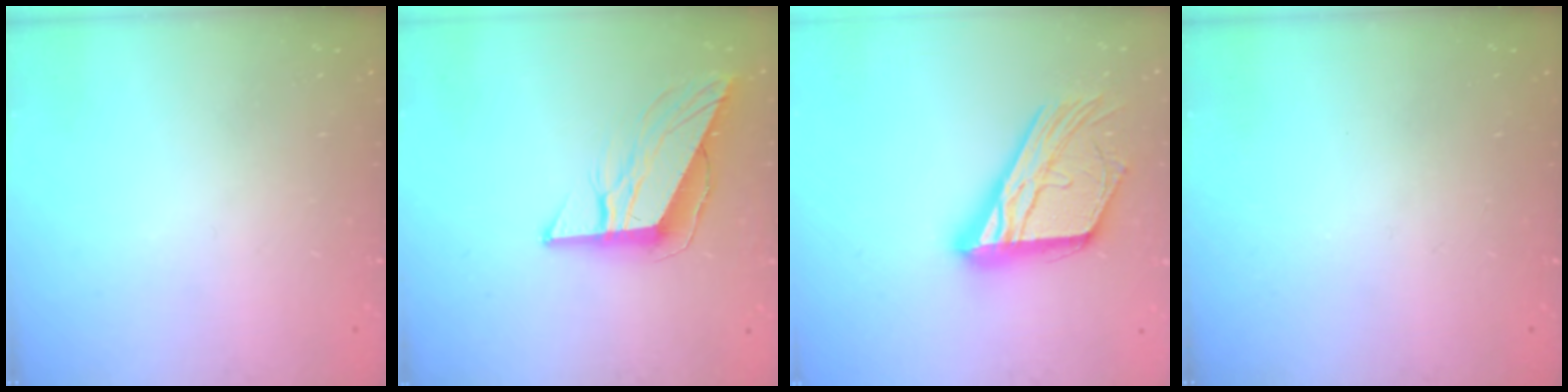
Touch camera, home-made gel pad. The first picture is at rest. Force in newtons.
{"total": 9.9, "press": 9.9, "slide": 0.4}
{"total": 21.6, "press": 21.5, "slide": 1.9}
{"total": 0.0}